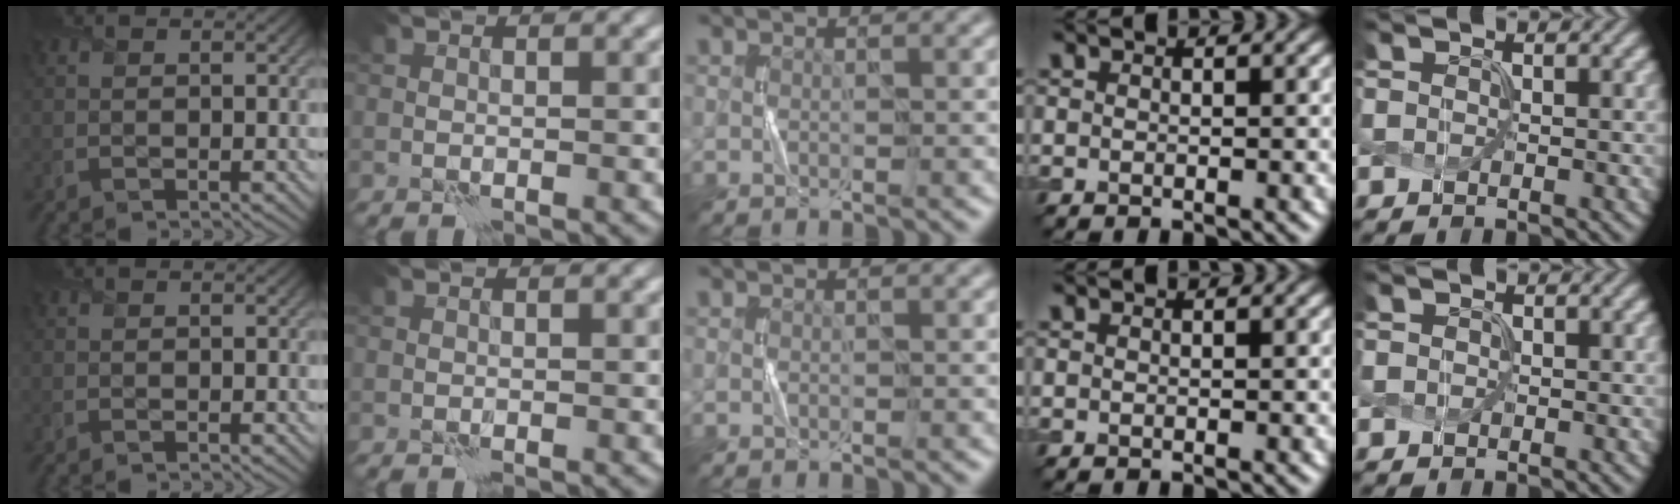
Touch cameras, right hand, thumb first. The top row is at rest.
{}